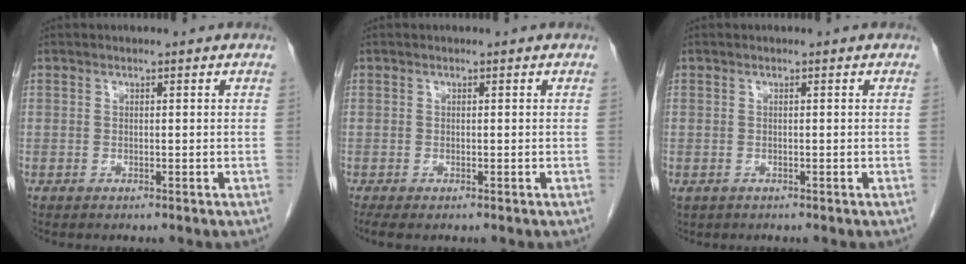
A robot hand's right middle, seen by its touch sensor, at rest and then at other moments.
{"total": 1.9, "force": [-1.4, 0.5, 1.3], "torque": [-0.024, -0.010, -0.020]}
{"total": 0.9, "force": [-0.4, 0.8, 0.3], "torque": [-0.010, 0.002, 0.001]}